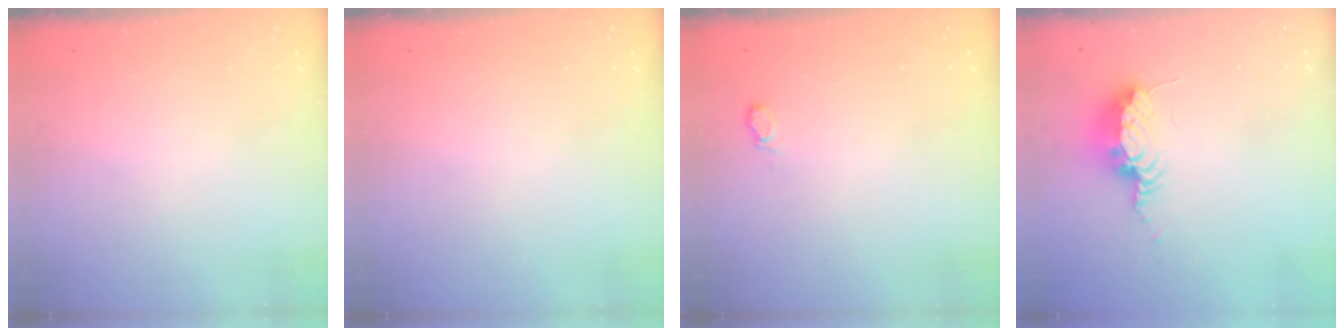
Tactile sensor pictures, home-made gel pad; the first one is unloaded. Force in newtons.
{"total": 0.0}
{"total": 5.0, "press": 4.9, "slide": 1.0}
{"total": 8.1, "press": 8.0, "slide": 1.0}